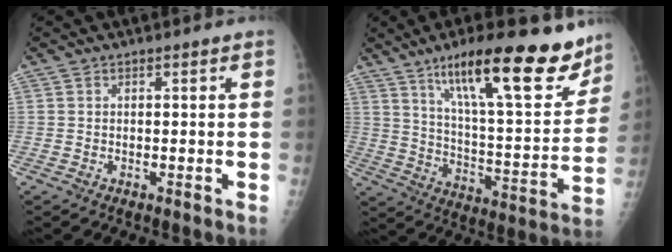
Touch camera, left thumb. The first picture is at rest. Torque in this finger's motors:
{"motor_torque": [0.63, 0.64, 1.54, -1.23, 0.13]}